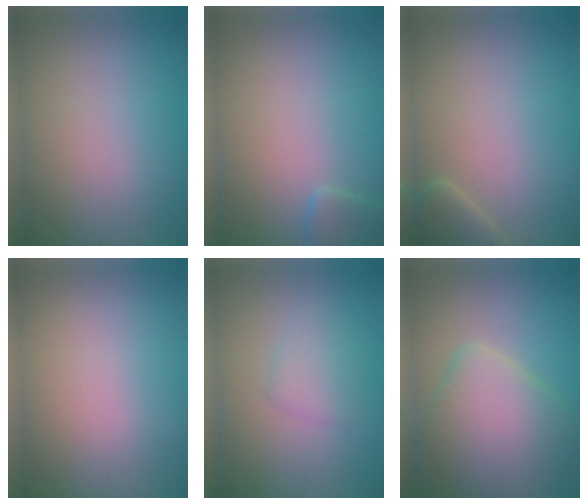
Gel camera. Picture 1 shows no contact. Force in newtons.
{"total": 1.7, "press": 1.7, "slide": 0.2}
{"total": 2.6, "press": 2.6, "slide": 0.2}
{"total": 0.0}
{"total": 2.0, "press": 2.0, "slide": 0.2}
{"total": 7.2, "press": 7.2, "slide": 0.3}